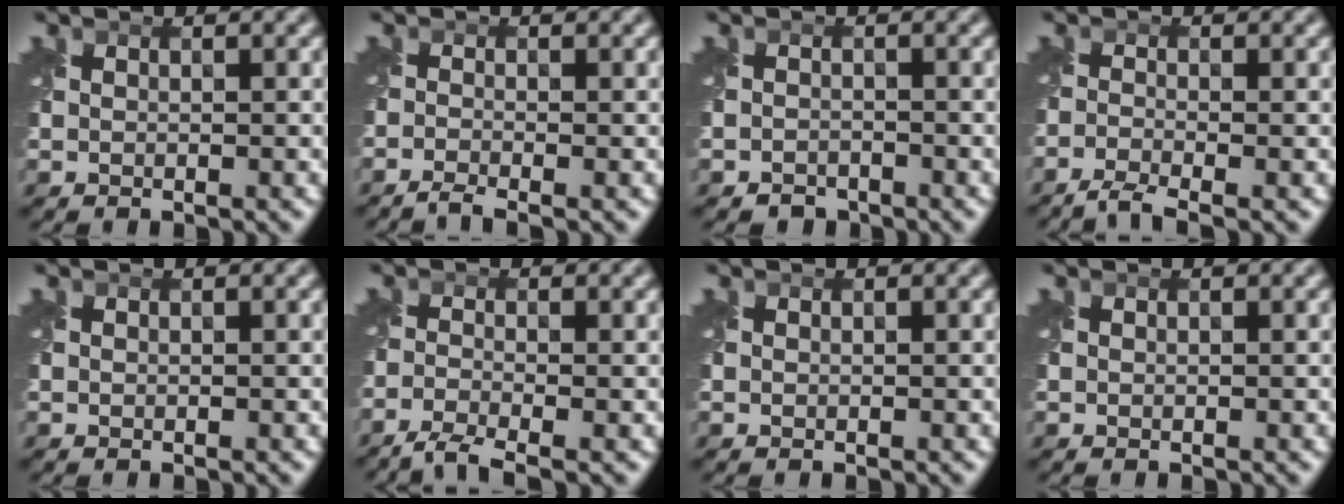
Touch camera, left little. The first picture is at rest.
{"total": 1.6, "force": [-1.3, 0.1, 0.9], "torque": [-0.015, -0.009, -0.038]}
{"total": 1.4, "force": [-1.2, 0.7, 0.0], "torque": [0.002, -0.003, -0.026]}
{"total": 2.5, "force": [-2.0, 0.3, 1.4], "torque": [-0.028, -0.010, -0.055]}
{"total": 0.0}
{"total": 3.0, "force": [-2.5, 0.4, 1.7], "torque": [-0.035, -0.010, -0.065]}
{"total": 0.0}
{"total": 0.0}